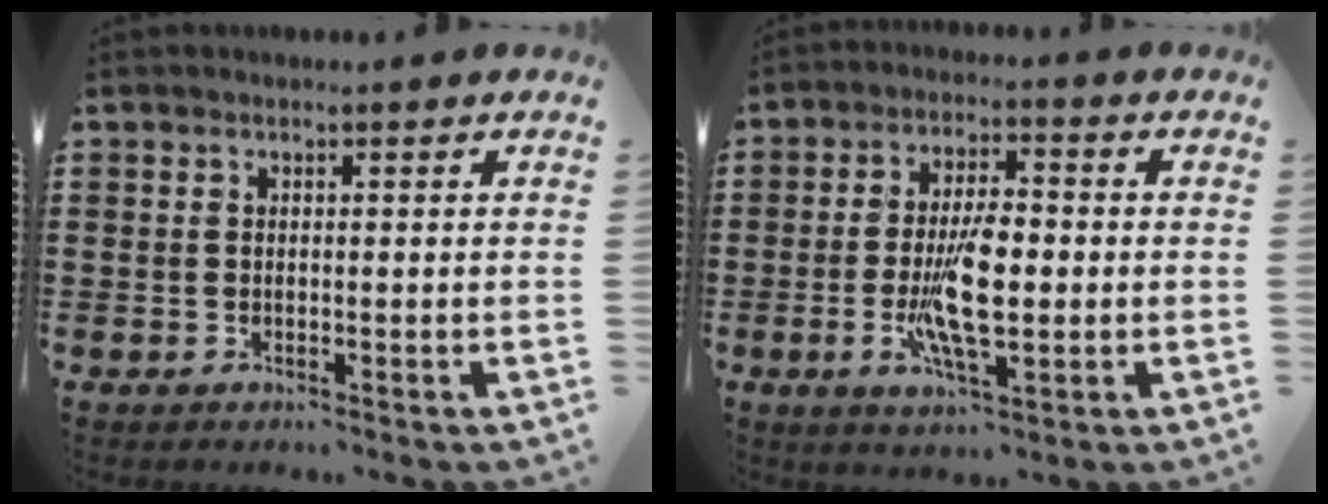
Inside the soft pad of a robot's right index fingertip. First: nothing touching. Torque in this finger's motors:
{"motor_torque": [2.14, 0.00, 0.37, 0.21]}